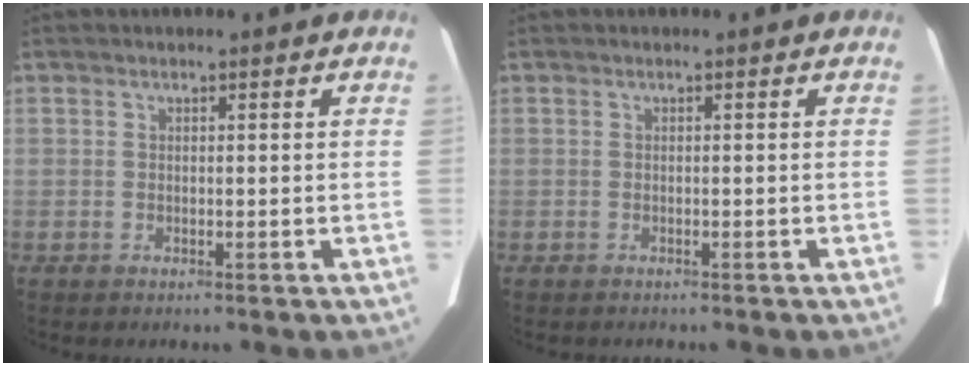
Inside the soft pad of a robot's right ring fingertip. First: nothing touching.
{"total": 0.7, "force": [-0.7, 0.3, 0.2], "torque": [-0.010, -0.001, -0.007]}